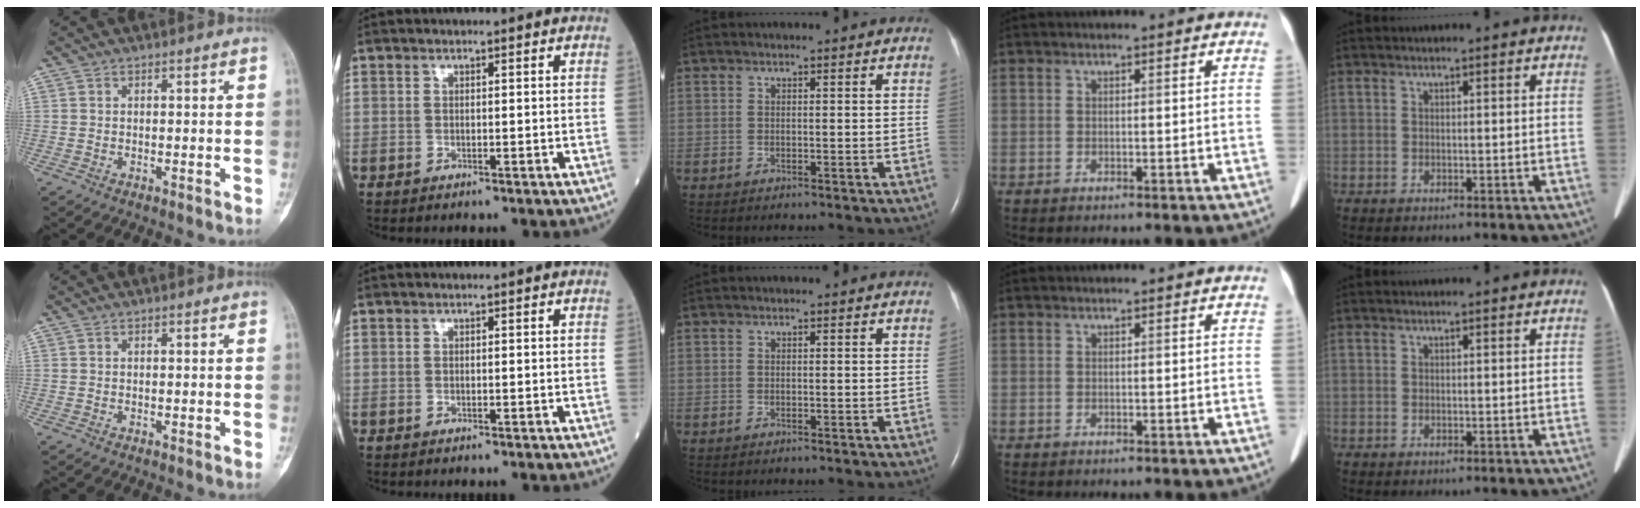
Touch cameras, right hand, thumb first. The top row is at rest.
{}